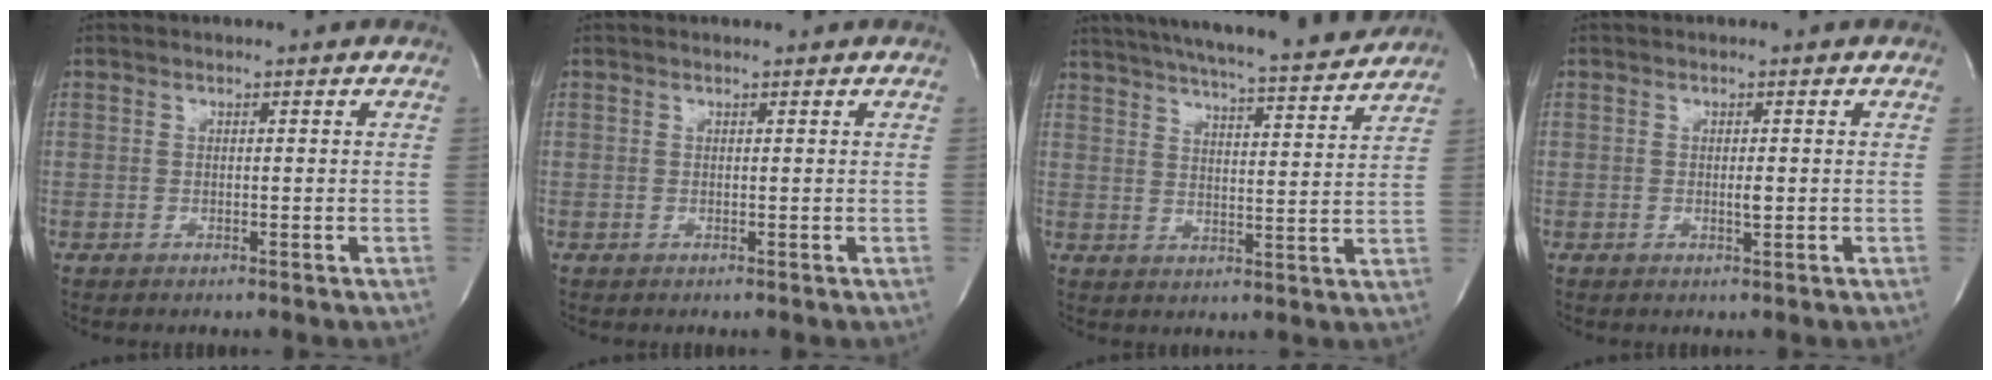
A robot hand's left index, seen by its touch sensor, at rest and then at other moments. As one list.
[{"total": 0.5, "force": [0.5, -0.1, 0.1], "torque": [-0.003, 0.000, 0.008]}, {"total": 19.7, "force": [18.0, 0.8, 8.1], "torque": [-0.137, -0.016, 0.245]}, {"total": 1.1, "force": [-0.1, 0.2, 1.0], "torque": [-0.018, -0.004, -0.002]}]